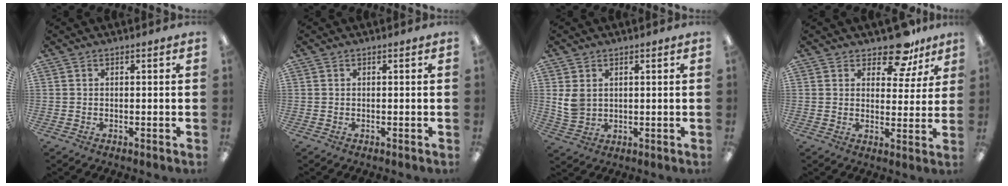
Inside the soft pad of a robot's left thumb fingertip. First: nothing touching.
{"total": 0.0}
{"total": 5.2, "force": [1.6, 4.2, 2.7], "torque": [-0.054, 0.003, 0.033]}
{"total": 10.0, "force": [7.7, 4.4, 4.5], "torque": [-0.058, -0.046, 0.137]}